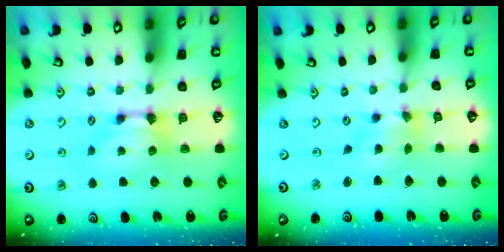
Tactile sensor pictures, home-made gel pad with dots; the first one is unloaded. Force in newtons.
{"total": 1.5, "press": 0.7, "slide": 1.3}